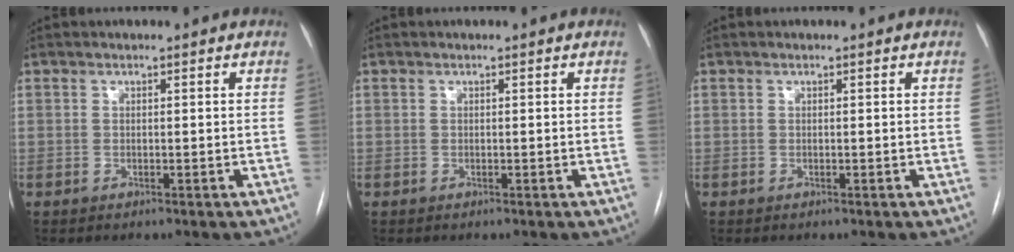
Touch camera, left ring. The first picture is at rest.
{"total": 0.0}
{"total": 0.0}